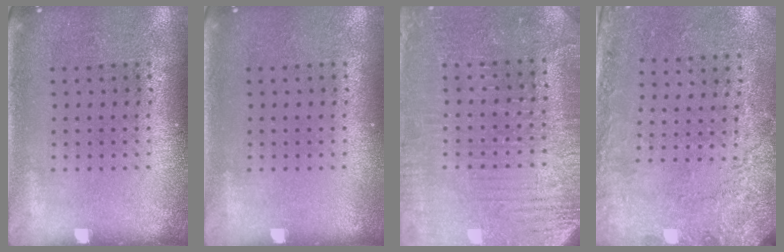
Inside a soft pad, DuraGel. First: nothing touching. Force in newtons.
{"total": 0.0}
{"total": 3.4, "press": 3.4, "slide": 0.5}
{"total": 2.7, "press": 2.0, "slide": 1.8}